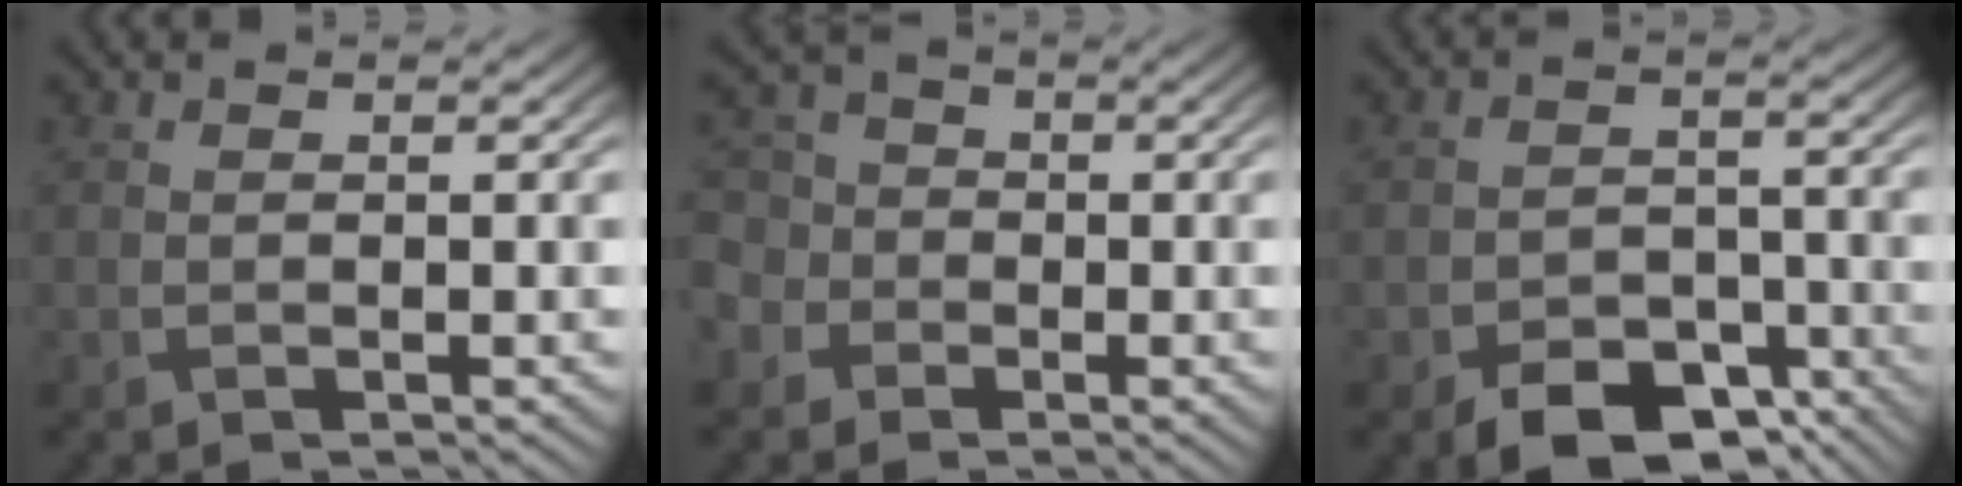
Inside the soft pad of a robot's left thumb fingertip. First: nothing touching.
{"total": 5.9, "force": [-1.5, 5.3, 1.9], "torque": [-0.070, -0.001, -0.049]}
{"total": 7.5, "force": [-5.3, 3.9, 3.6], "torque": [-0.055, -0.017, -0.084]}